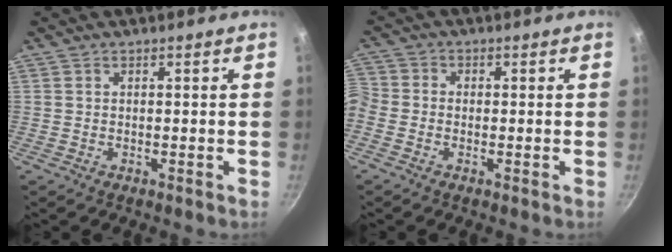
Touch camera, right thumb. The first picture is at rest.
{"total": 4.7, "force": [-1.8, 3.7, 2.2], "torque": [-0.059, 0.015, -0.054]}